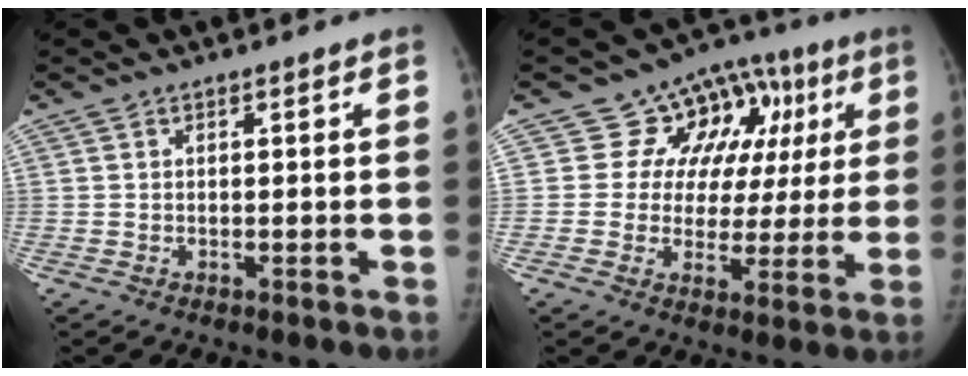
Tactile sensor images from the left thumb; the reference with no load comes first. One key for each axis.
{"total": 13.9, "fx": 4.6, "fy": 11.5, "fz": 6.4, "tx": -0.016, "ty": 0.016, "tz": 0.062}